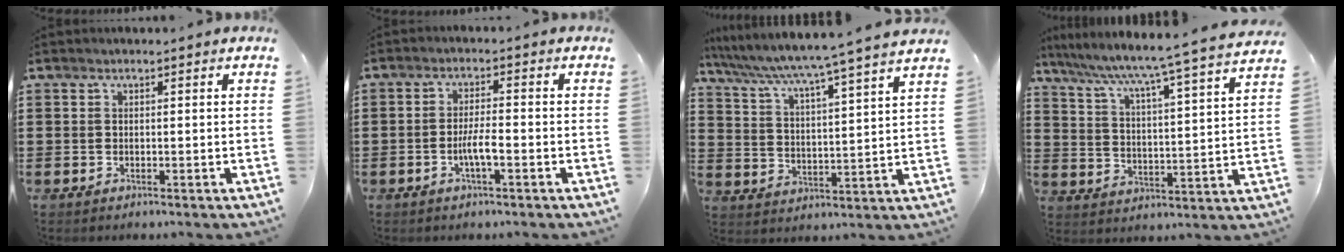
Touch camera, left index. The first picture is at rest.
{"total": 3.9, "force": [-1.3, 0.7, 3.6], "torque": [-0.076, -0.002, -0.028]}
{"total": 4.8, "force": [4.2, -1.1, 2.1], "torque": [-0.062, -0.043, 0.060]}
{"total": 5.2, "force": [4.5, -1.0, 2.4], "torque": [-0.069, -0.049, 0.063]}